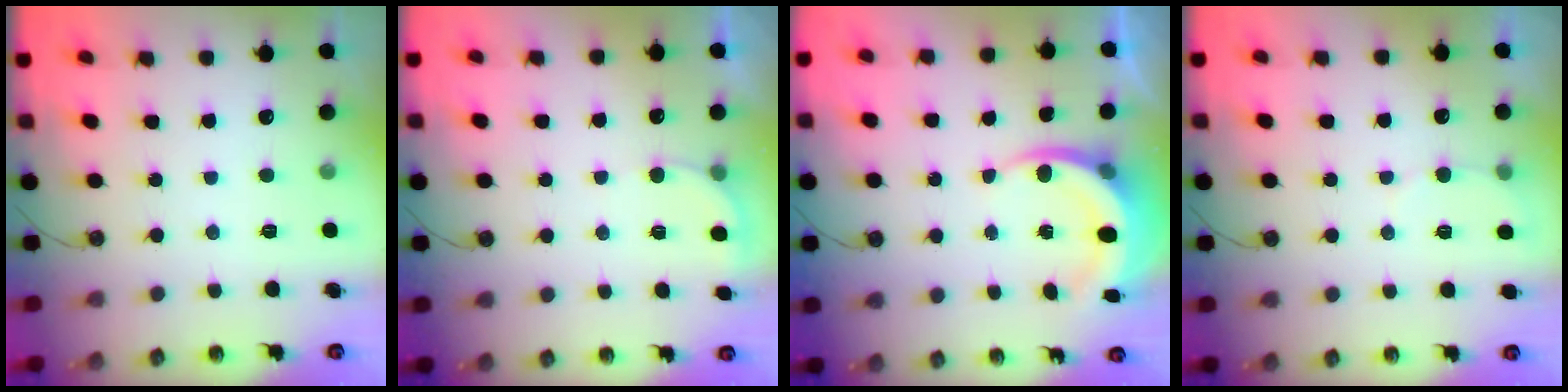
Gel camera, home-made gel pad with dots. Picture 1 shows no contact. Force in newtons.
{"total": 3.8, "press": 3.7, "slide": 0.7}
{"total": 7.0, "press": 6.9, "slide": 1.4}
{"total": 4.3, "press": 4.2, "slide": 1.1}